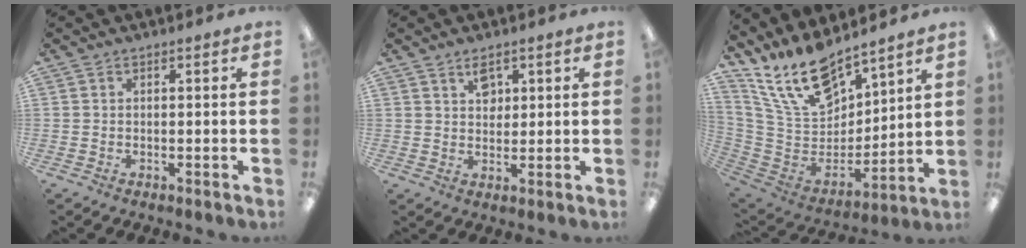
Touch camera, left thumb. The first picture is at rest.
{"total": 4.2, "force": [2.8, 2.6, 1.8], "torque": [-0.010, -0.012, 0.045]}
{"total": 18.3, "force": [14.5, 7.9, 7.9], "torque": [-0.168, -0.088, 0.268]}